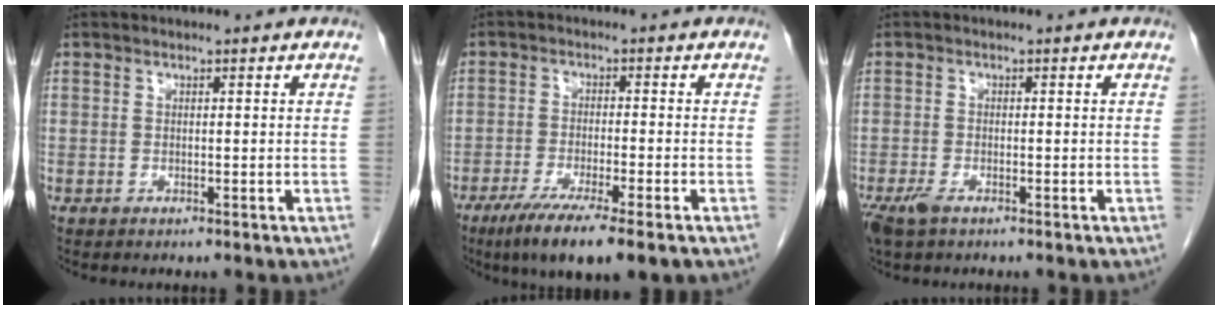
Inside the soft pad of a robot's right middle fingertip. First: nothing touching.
{"total": 9.7, "force": [-6.3, 0.6, 7.3], "torque": [-0.120, -0.022, -0.097]}
{"total": 3.4, "force": [-2.2, 1.3, 2.2], "torque": [-0.052, -0.008, -0.037]}